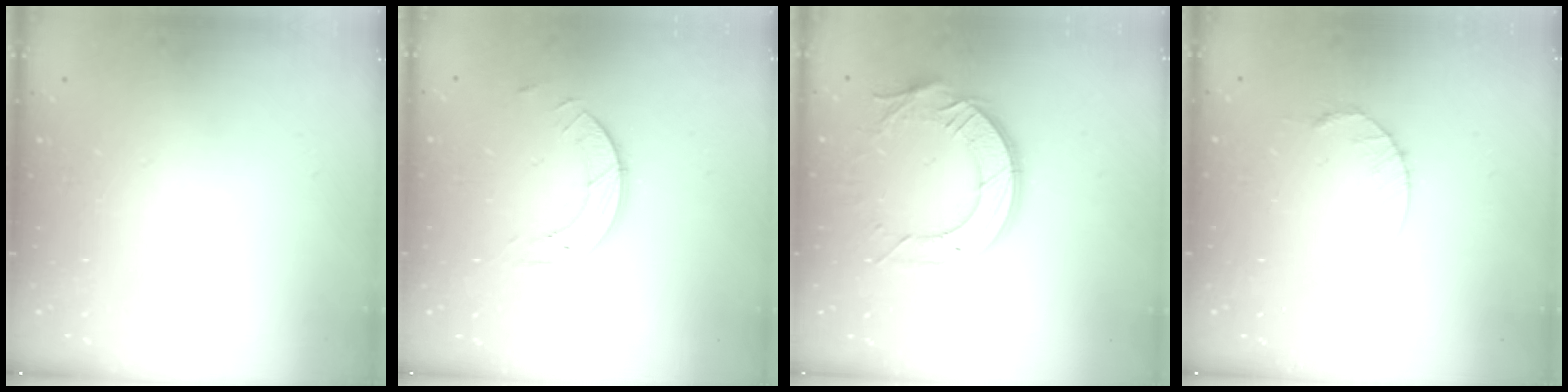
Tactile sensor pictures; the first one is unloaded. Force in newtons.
{"total": 5.8, "press": 5.8, "slide": 0.4}
{"total": 14.3, "press": 14.2, "slide": 1.3}
{"total": 3.7, "press": 3.6, "slide": 0.4}